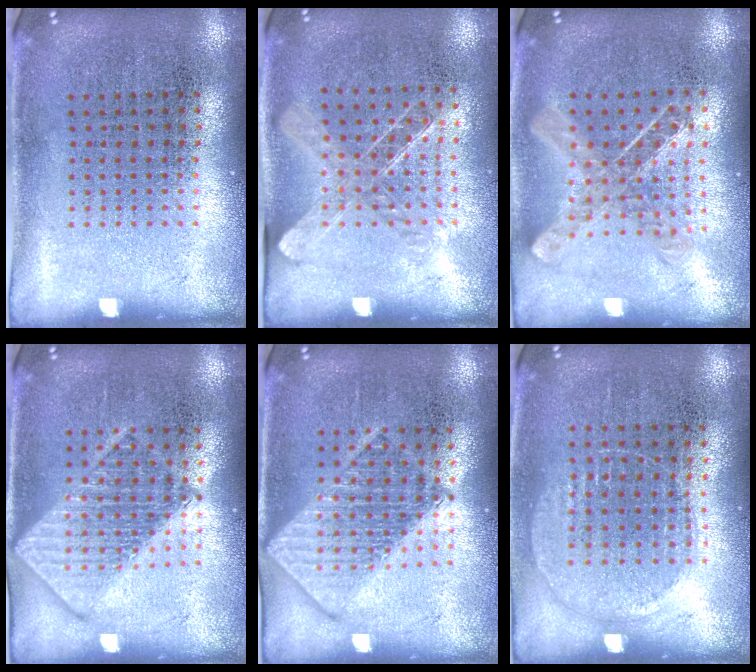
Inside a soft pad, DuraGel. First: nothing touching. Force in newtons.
{"total": 1.3, "press": 1.1, "slide": 0.7}
{"total": 1.0, "press": 1.0, "slide": 0.1}
{"total": 2.9, "press": 2.9, "slide": 0.5}
{"total": 2.9, "press": 2.9, "slide": 0.5}
{"total": 1.0, "press": 0.9, "slide": 0.4}